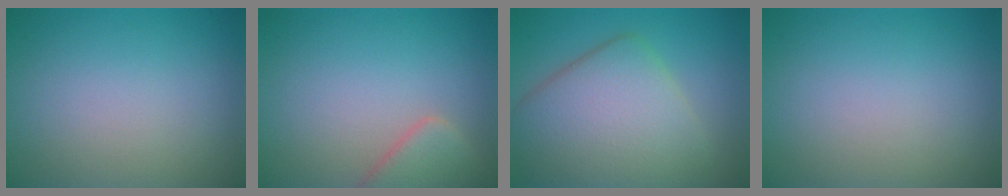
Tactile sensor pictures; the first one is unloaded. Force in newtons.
{"total": 3.4, "press": 3.3, "slide": 0.4}
{"total": 8.6, "press": 8.6, "slide": 0.4}
{"total": 0.0}